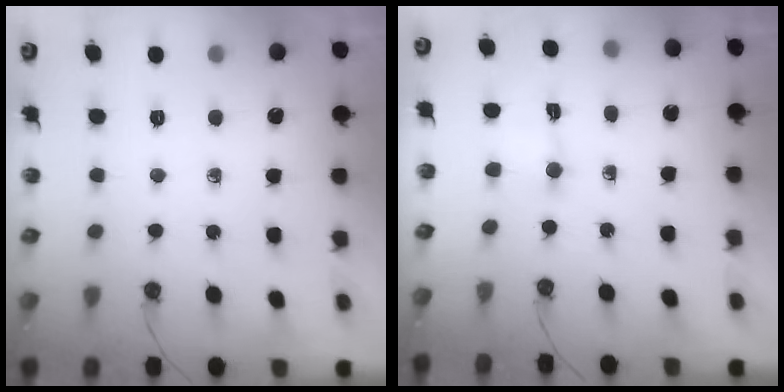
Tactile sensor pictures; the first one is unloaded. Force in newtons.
{"total": 1.5, "press": 1.3, "slide": 0.7}